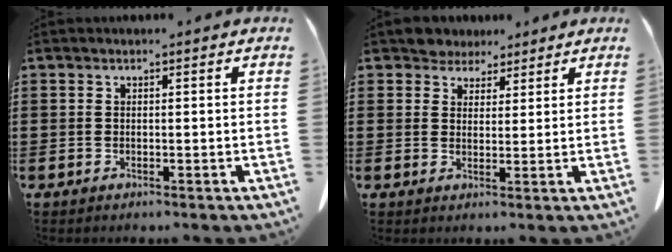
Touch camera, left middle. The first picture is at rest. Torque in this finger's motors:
{"motor_torque": [0.26, 0.25, 0.02, 0.01]}